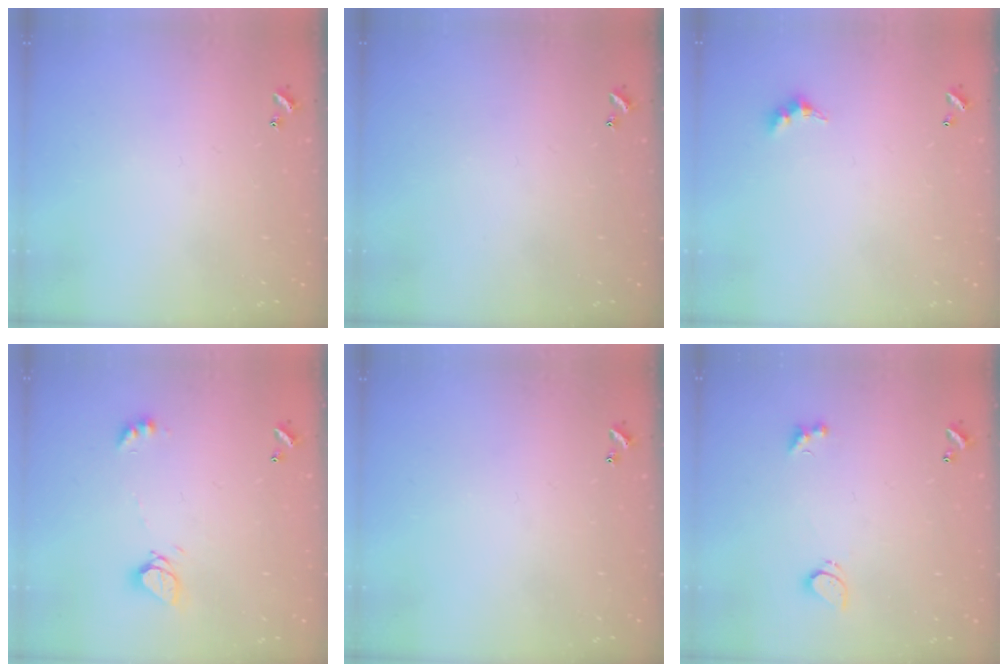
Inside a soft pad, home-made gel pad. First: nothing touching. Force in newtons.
{"total": 0.0}
{"total": 3.9, "press": 3.8, "slide": 0.5}
{"total": 6.4, "press": 6.4, "slide": 0.6}
{"total": 0.0}
{"total": 2.2, "press": 2.1, "slide": 0.6}